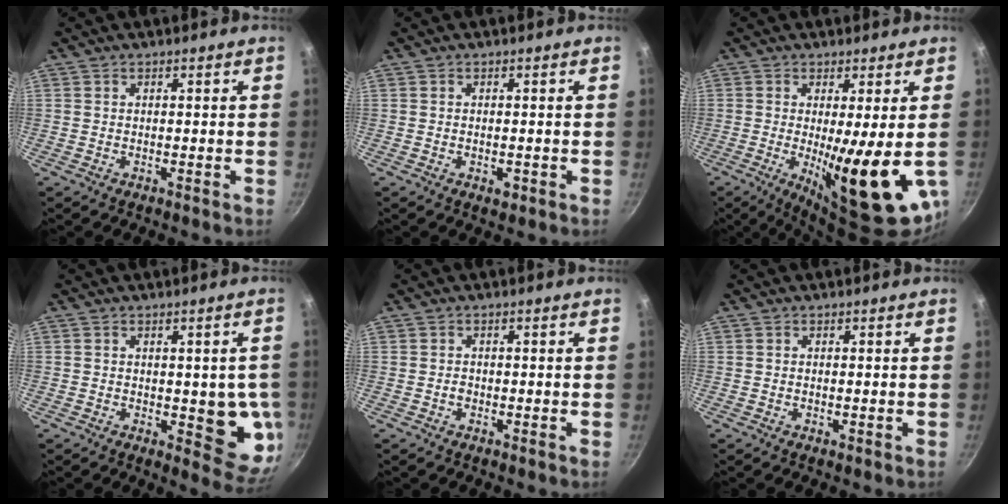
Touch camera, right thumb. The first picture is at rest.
{"total": 1.9, "force": [-0.7, 1.0, 1.4], "torque": [-0.022, 0.000, -0.010]}
{"total": 15.7, "force": [-1.7, 3.1, 15.3], "torque": [-0.222, -0.029, -0.013]}
{"total": 10.0, "force": [-0.9, 4.6, 8.9], "torque": [-0.062, -0.016, -0.010]}
{"total": 0.9, "force": [-0.4, 0.7, 0.4], "torque": [-0.006, 0.005, -0.007]}
{"total": 0.6, "force": [-0.1, 0.2, 0.5], "torque": [-0.009, 0.001, -0.002]}